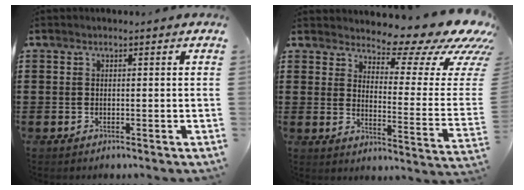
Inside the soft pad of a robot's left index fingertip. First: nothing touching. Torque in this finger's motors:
{"motor_torque": [1.15, -0.99, 0.74, 0.07]}